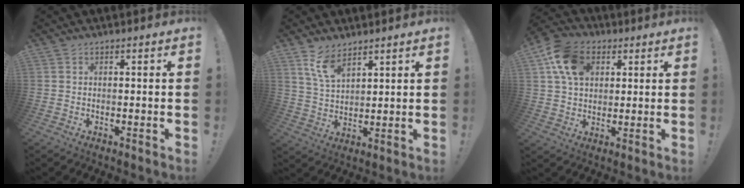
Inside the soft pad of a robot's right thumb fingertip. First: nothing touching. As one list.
[{"total": 8.2, "force": [5.8, 3.7, 4.4], "torque": [-0.083, -0.029, 0.109]}, {"total": 13.3, "force": [5.1, 9.7, 7.5], "torque": [-0.123, -0.004, 0.104]}]